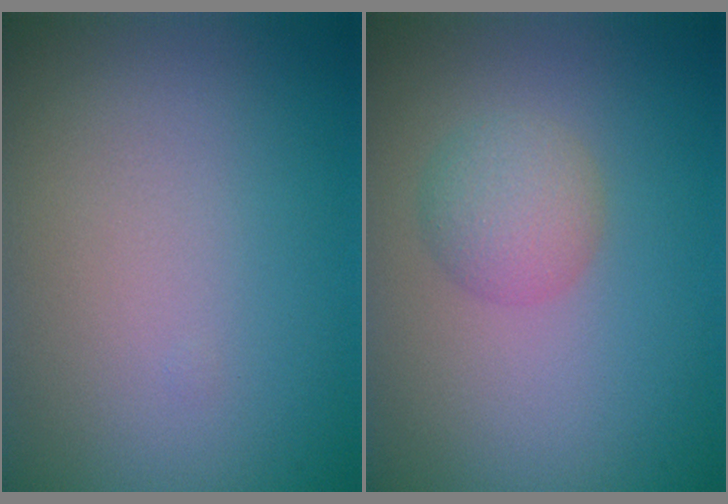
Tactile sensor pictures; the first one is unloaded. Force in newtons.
{"total": 2.3, "press": 2.3, "slide": 0.0}